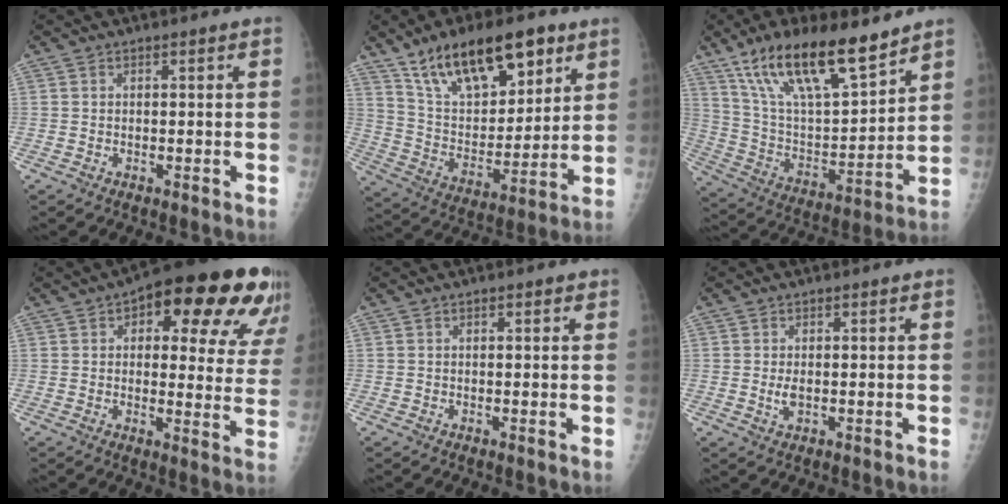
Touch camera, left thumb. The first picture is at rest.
{"total": 21.4, "force": [13.0, 9.6, 13.9], "torque": [-0.190, -0.042, 0.236]}
{"total": 21.5, "force": [14.8, 6.7, 14.1], "torque": [-0.222, -0.058, 0.273]}
{"total": 22.5, "force": [11.9, 9.4, 16.7], "torque": [-0.172, -0.010, 0.141]}
{"total": 1.2, "force": [0.7, 0.6, 0.8], "torque": [-0.008, 0.000, 0.006]}
{"total": 2.1, "force": [0.0, 1.1, 1.8], "torque": [-0.036, -0.005, 0.001]}